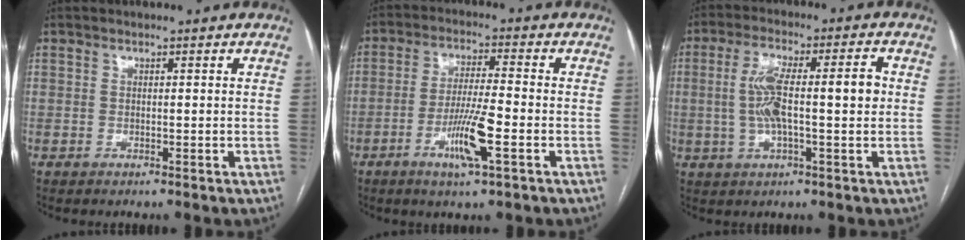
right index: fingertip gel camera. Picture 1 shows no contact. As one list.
[{"total": 8.4, "force": [-3.3, 0.5, 7.7], "torque": [-0.147, -0.009, -0.060]}, {"total": 10.4, "force": [0.4, 2.2, 10.1], "torque": [-0.186, 0.024, 0.008]}]